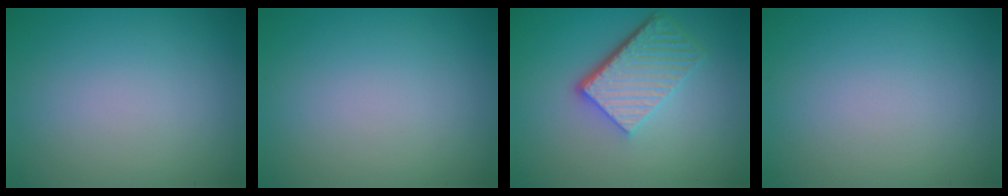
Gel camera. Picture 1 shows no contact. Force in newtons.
{"total": 0.0}
{"total": 5.8, "press": 4.0, "slide": 4.2}
{"total": 0.0}